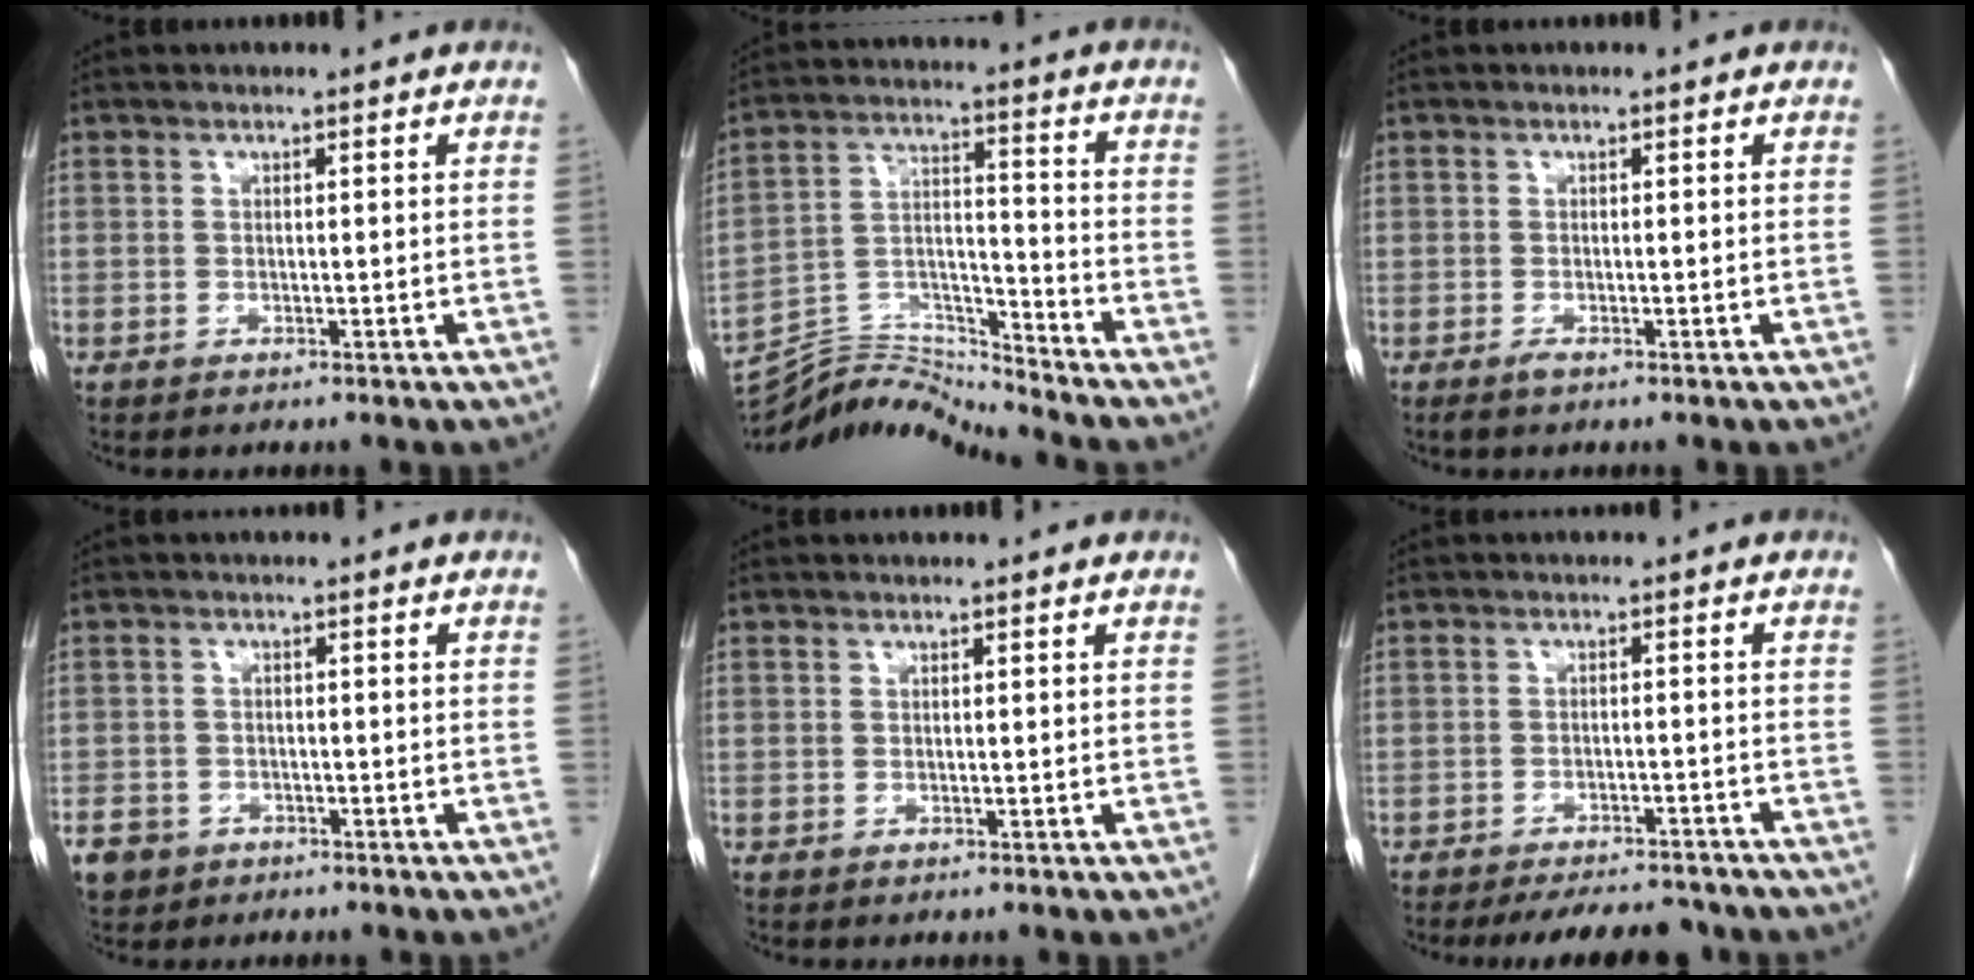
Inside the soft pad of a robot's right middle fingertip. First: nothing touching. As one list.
[{"total": 11.4, "force": [-11.3, -1.9, 0.1], "torque": [-0.005, 0.038, -0.210]}, {"total": 0.8, "force": [-0.6, 0.0, 0.5], "torque": [-0.012, -0.002, -0.011]}, {"total": 5.3, "force": [-3.3, 4.0, 1.1], "torque": [-0.030, 0.005, -0.053]}, {"total": 0.0}, {"total": 8.5, "force": [-7.9, 2.0, 2.5], "torque": [-0.034, -0.002, -0.102]}]